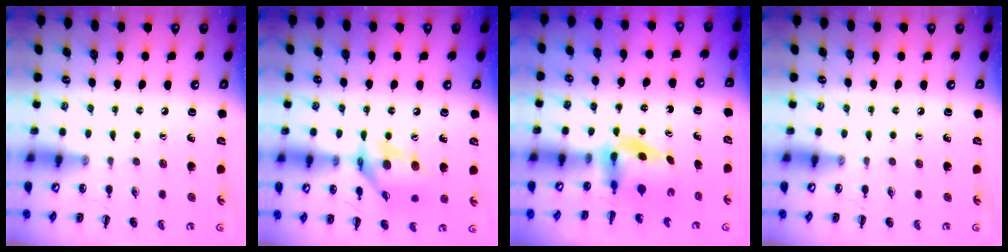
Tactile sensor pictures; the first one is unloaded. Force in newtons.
{"total": 15.3, "press": 15.0, "slide": 3.1}
{"total": 5.2, "press": 5.1, "slide": 0.6}
{"total": 0.0}